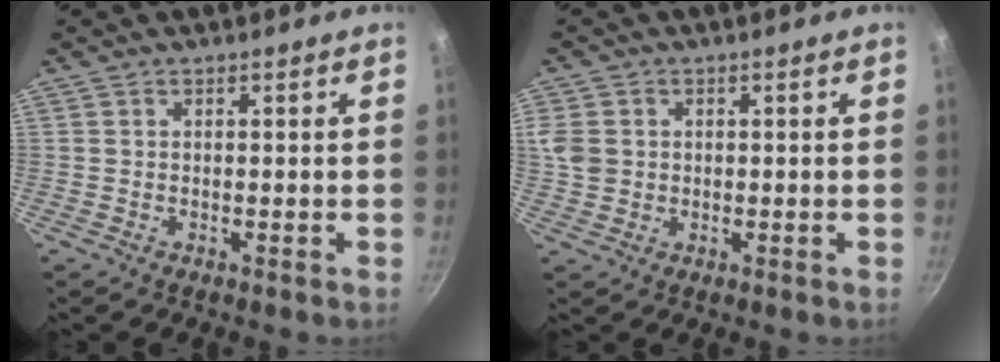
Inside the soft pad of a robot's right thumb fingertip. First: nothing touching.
{"total": 5.4, "force": [0.8, 4.7, 2.6], "torque": [-0.047, -0.002, 0.014]}